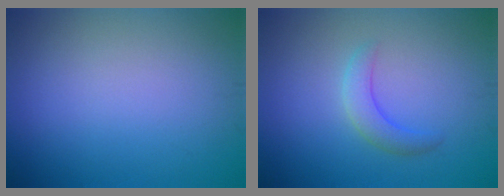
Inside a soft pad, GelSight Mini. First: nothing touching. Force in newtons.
{"total": 2.3, "press": 2.2, "slide": 0.2}